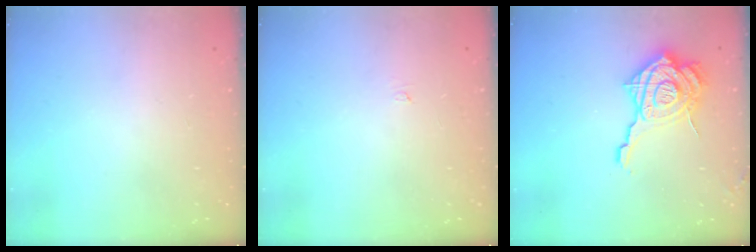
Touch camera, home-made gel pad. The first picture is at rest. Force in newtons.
{"total": 2.6, "press": 2.6, "slide": 0.3}
{"total": 19.5, "press": 19.4, "slide": 2.0}